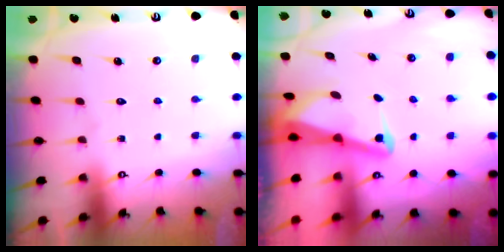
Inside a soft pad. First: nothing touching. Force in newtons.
{"total": 2.6, "press": 2.6, "slide": 0.5}